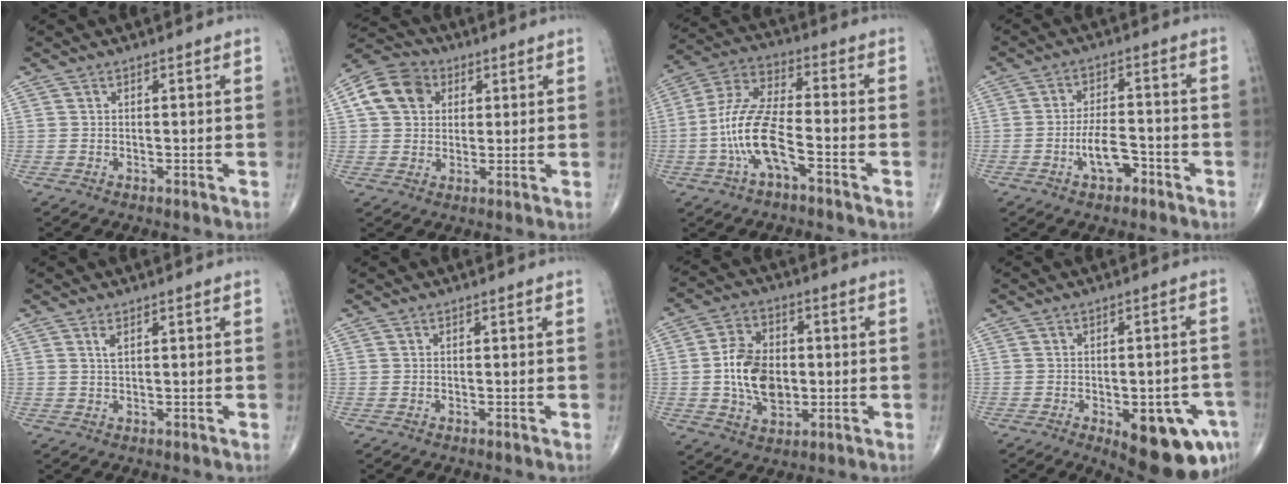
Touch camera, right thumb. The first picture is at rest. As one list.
[{"total": 9.9, "force": [3.0, 8.0, 5.1], "torque": [-0.076, 0.007, 0.044]}, {"total": 12.6, "force": [-4.2, 4.6, 10.9], "torque": [-0.234, 0.041, -0.083]}, {"total": 6.6, "force": [-3.0, 3.2, 4.8], "torque": [-0.077, 0.028, -0.053]}, {"total": 1.5, "force": [0.7, 0.4, 1.2], "torque": [-0.026, 0.000, 0.017]}, {"total": 0.0}, {"total": 12.5, "force": [-0.4, 8.6, 9.1], "torque": [-0.141, 0.009, -0.006]}, {"total": 15.1, "force": [-6.4, 6.4, 12.1], "torque": [-0.112, 0.021, -0.065]}]